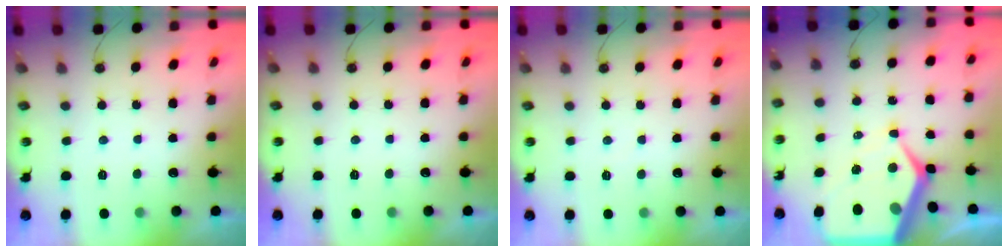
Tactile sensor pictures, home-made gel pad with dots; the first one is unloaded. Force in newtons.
{"total": 0.0}
{"total": 3.6, "press": 3.6, "slide": 0.4}
{"total": 14.7, "press": 14.6, "slide": 1.3}